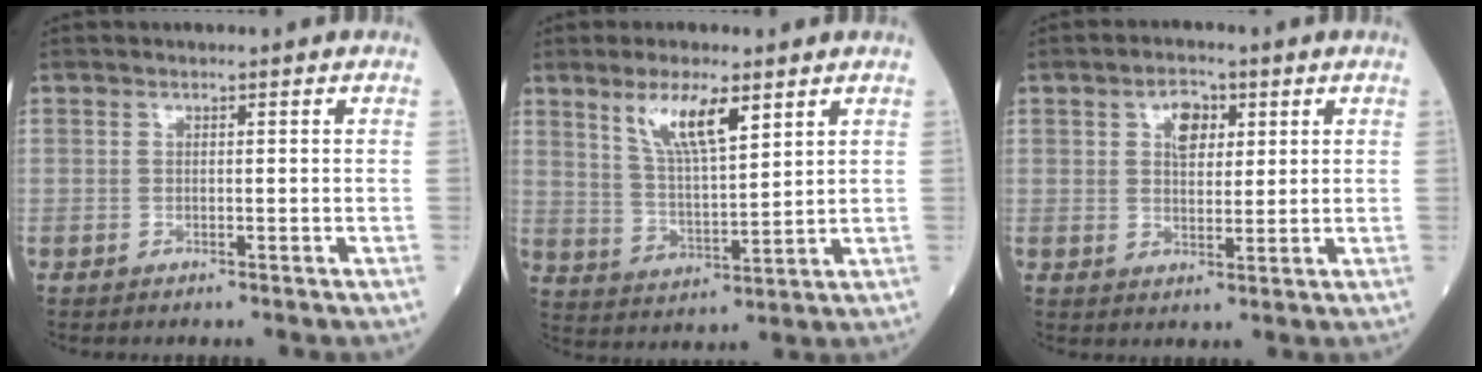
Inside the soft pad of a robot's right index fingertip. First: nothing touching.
{"total": 8.8, "force": [5.1, 1.9, 6.9], "torque": [-0.137, -0.001, 0.103]}
{"total": 4.7, "force": [2.0, 2.6, 3.3], "torque": [-0.057, 0.010, 0.036]}